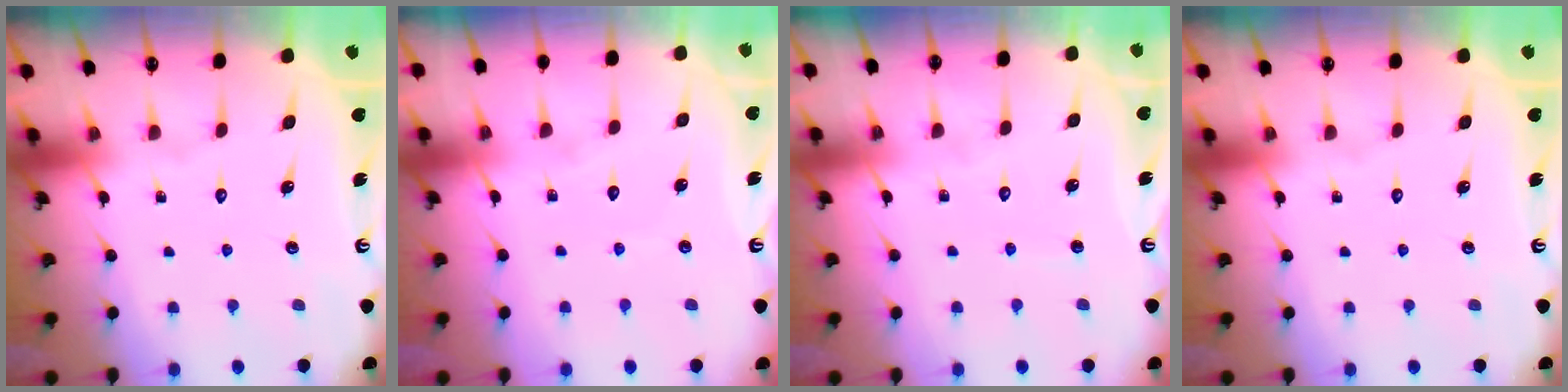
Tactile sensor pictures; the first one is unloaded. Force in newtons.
{"total": 2.9, "press": 2.9, "slide": 0.3}
{"total": 2.9, "press": 2.9, "slide": 0.3}
{"total": 0.0}